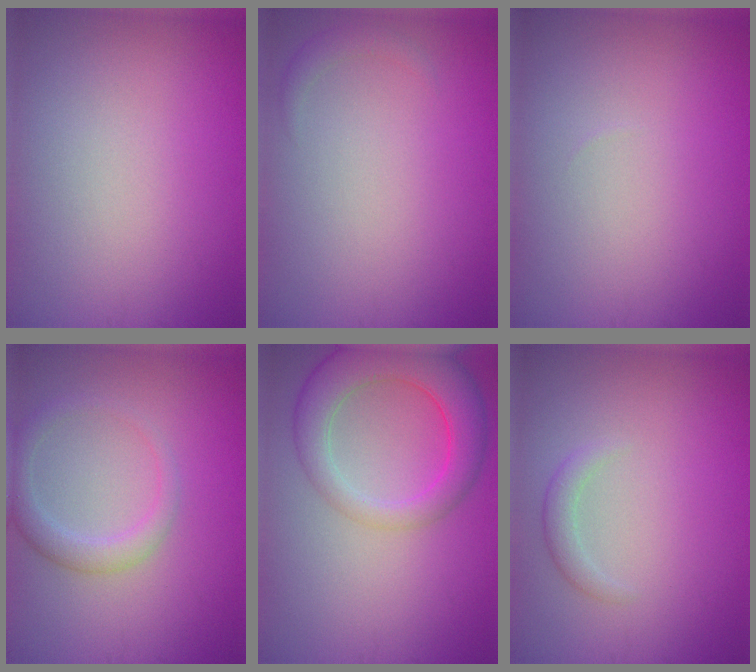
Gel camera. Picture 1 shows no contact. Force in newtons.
{"total": 1.1, "press": 1.1, "slide": 0.1}
{"total": 0.0}
{"total": 2.5, "press": 2.5, "slide": 0.2}
{"total": 6.0, "press": 6.0, "slide": 0.5}
{"total": 1.4, "press": 1.4, "slide": 0.1}